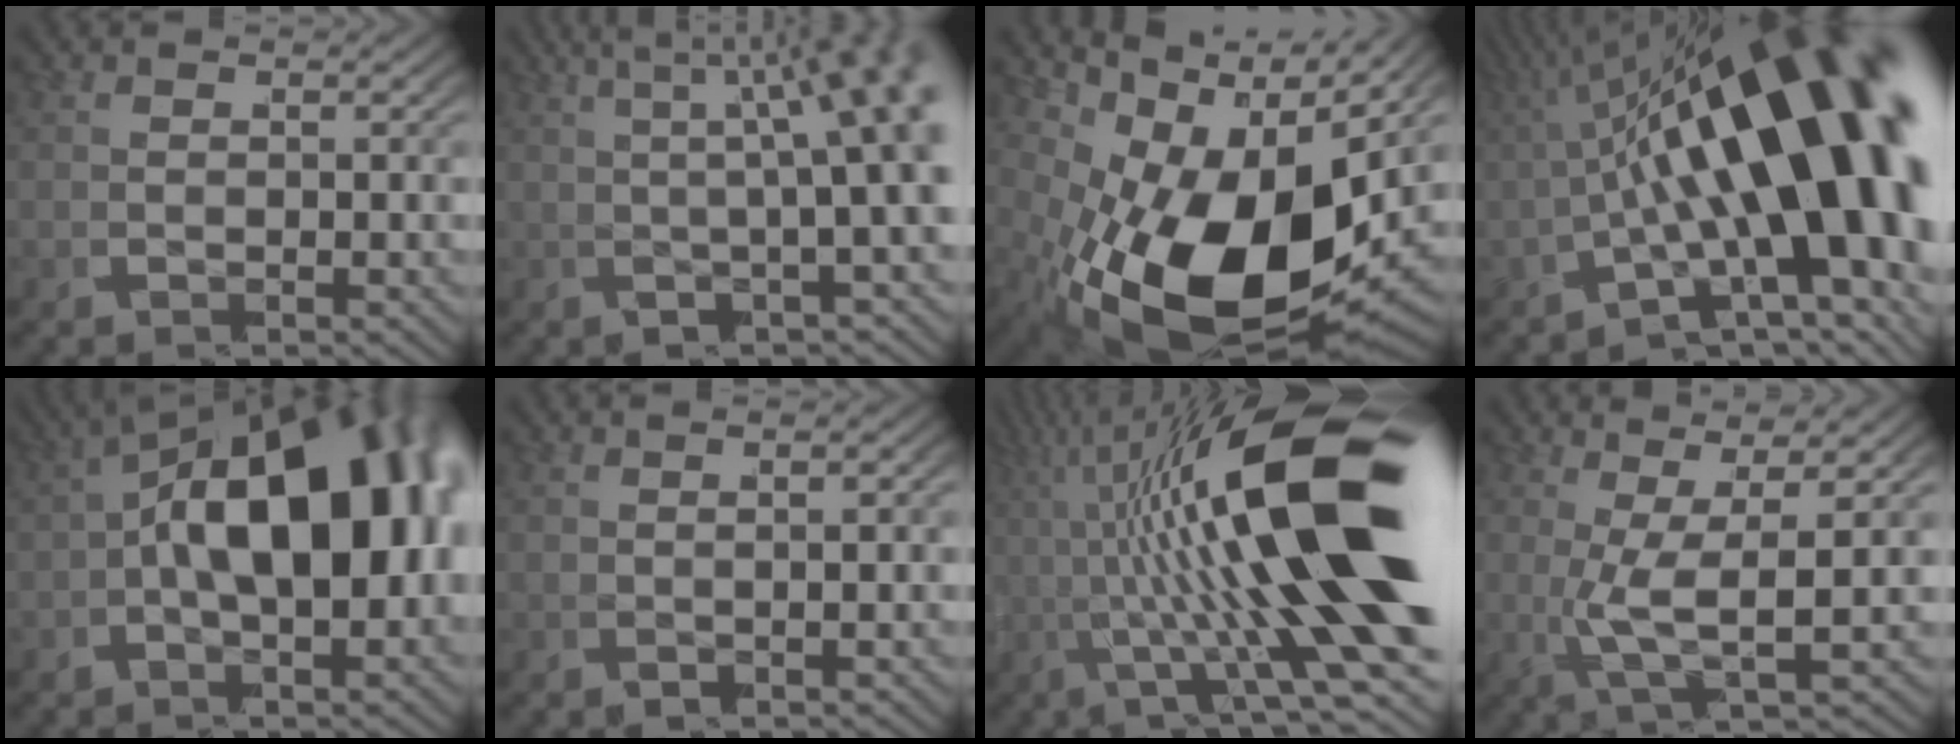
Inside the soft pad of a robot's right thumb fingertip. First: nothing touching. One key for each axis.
{"total": 7.2, "fx": 1.8, "fy": 3.0, "fz": 6.3, "tx": -0.078, "ty": 0.007, "tz": 0.017}
{"total": 17.7, "fx": -1.5, "fy": 10.7, "fz": 14.0, "tx": -0.277, "ty": -0.068, "tz": 0.005}
{"total": 19.4, "fx": -1.3, "fy": 9.9, "fz": 16.7, "tx": -0.260, "ty": -0.049, "tz": -0.005}
{"total": 15.9, "fx": 0.8, "fy": 9.2, "fz": 12.9, "tx": -0.196, "ty": -0.011, "tz": 0.006}
{"total": 3.0, "fx": 0.1, "fy": 1.6, "fz": 2.6, "tx": -0.036, "ty": 0.005, "tz": -0.003}
{"total": 14.4, "fx": 0.8, "fy": 5.2, "fz": 13.4, "tx": -0.222, "ty": -0.015, "tz": 0.009}
{"total": 5.6, "fx": 1.1, "fy": 1.4, "fz": 5.3, "tx": -0.103, "ty": -0.003, "tz": 0.013}